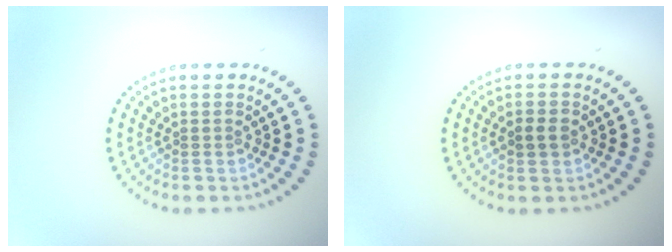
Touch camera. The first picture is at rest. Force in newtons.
{"total": 1.6, "press": 1.6, "slide": 0.1}